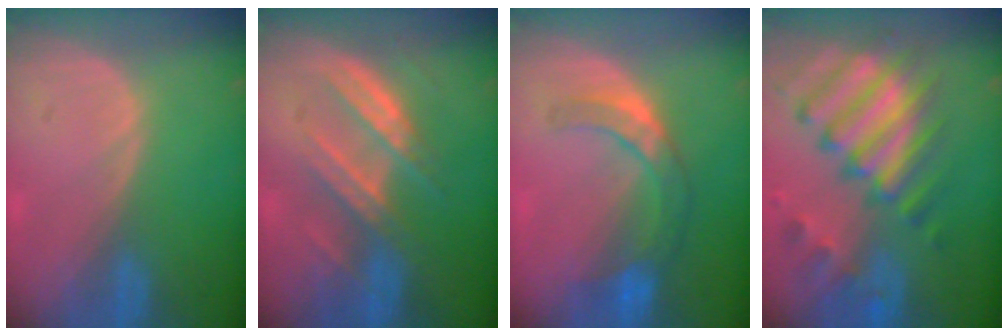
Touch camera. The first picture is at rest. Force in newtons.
{"total": 7.2, "press": 7.0, "slide": 1.7}
{"total": 7.5, "press": 6.7, "slide": 3.5}
{"total": 12.2, "press": 10.5, "slide": 6.1}